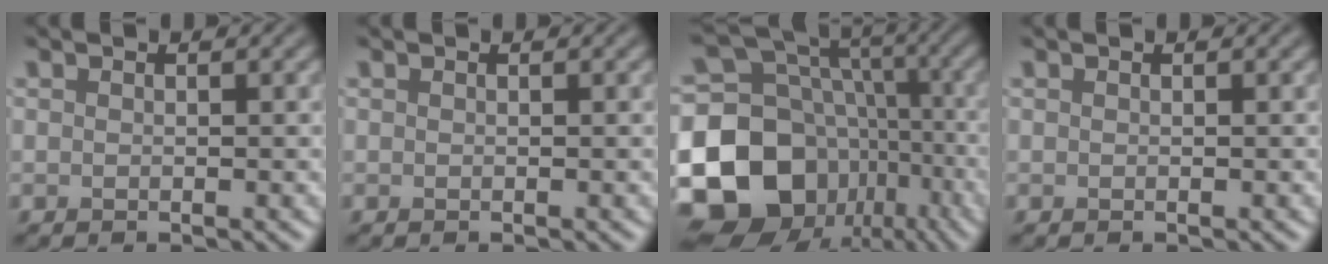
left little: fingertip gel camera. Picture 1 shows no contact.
{"total": 0.0}
{"total": 19.3, "force": [-6.5, 15.8, 8.9], "torque": [-0.187, -0.018, -0.107]}
{"total": 0.0}